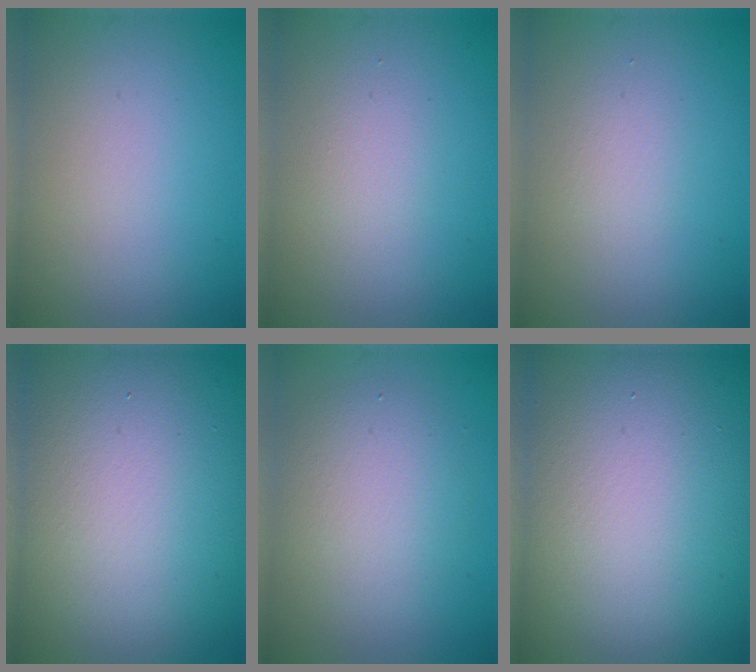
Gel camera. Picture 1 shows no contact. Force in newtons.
{"total": 1.3, "press": 1.3, "slide": 0.0}
{"total": 1.2, "press": 1.2, "slide": 0.0}
{"total": 18.7, "press": 18.7, "slide": 0.8}
{"total": 4.0, "press": 4.0, "slide": 0.3}
{"total": 27.6, "press": 27.6, "slide": 1.2}